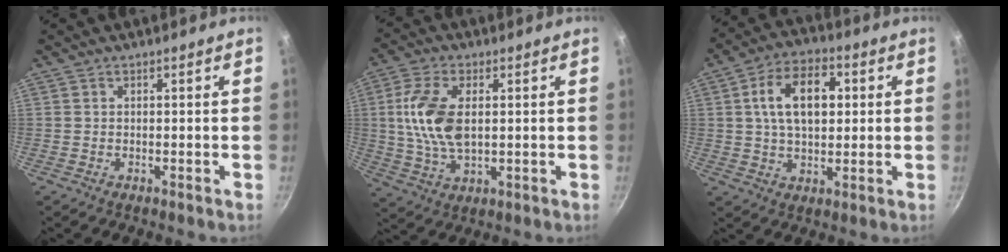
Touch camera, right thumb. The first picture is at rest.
{"total": 11.6, "force": [1.5, 6.2, 9.7], "torque": [-0.193, 0.001, 0.028]}
{"total": 11.7, "force": [2.2, 7.1, 9.1], "torque": [-0.136, 0.011, 0.031]}